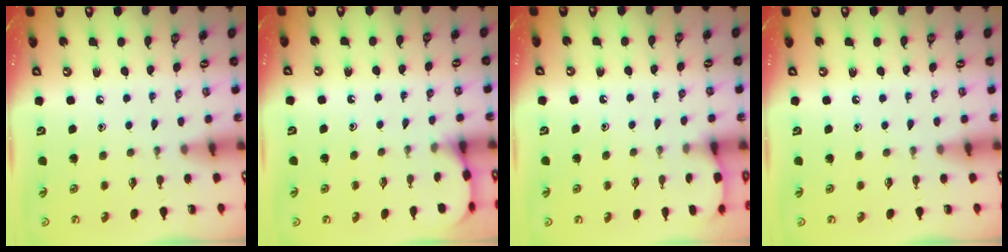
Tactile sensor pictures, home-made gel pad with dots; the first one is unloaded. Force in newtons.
{"total": 3.5, "press": 3.5, "slide": 0.3}
{"total": 2.5, "press": 2.5, "slide": 0.3}
{"total": 0.0}